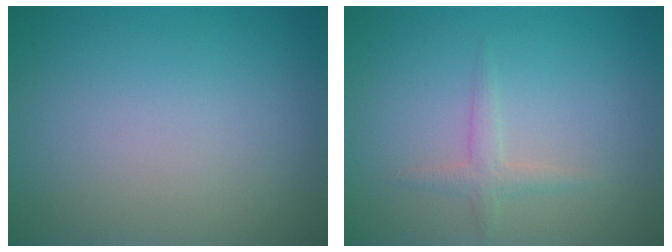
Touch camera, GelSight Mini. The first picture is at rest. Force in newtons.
{"total": 1.5, "press": 1.5, "slide": 0.1}